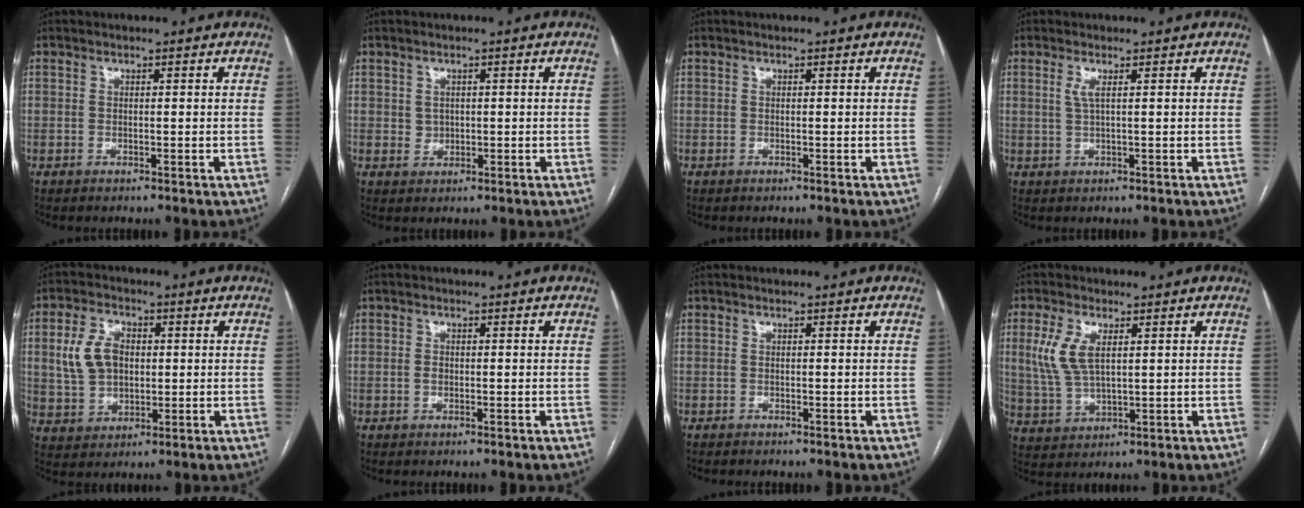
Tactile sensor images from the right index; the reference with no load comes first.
{"total": 1.9, "force": [0.4, 1.8, 0.6], "torque": [-0.006, 0.000, 0.011]}
{"total": 0.0}
{"total": 1.8, "force": [0.7, 0.0, 1.6], "torque": [-0.045, 0.002, 0.015]}
{"total": 8.8, "force": [1.5, 6.2, 6.1], "torque": [-0.135, 0.021, 0.036]}
{"total": 1.1, "force": [-0.1, 0.8, 0.7], "torque": [-0.012, 0.003, -0.002]}
{"total": 0.5, "force": [-0.5, 0.1, 0.1], "torque": [-0.006, -0.001, -0.010]}
{"total": 7.5, "force": [2.3, 3.4, 6.3], "torque": [-0.153, 0.007, 0.053]}